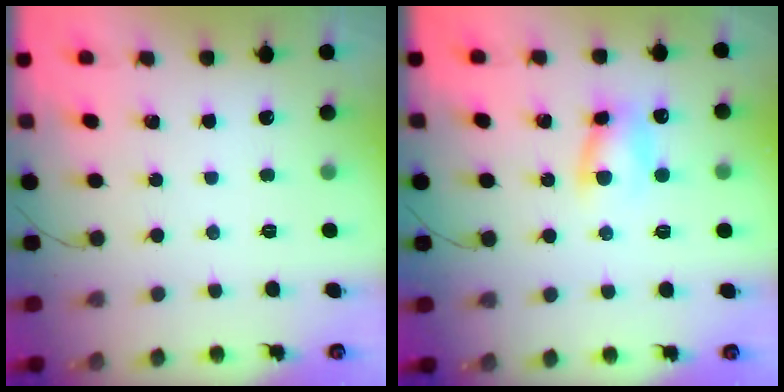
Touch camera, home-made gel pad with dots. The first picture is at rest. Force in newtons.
{"total": 7.0, "press": 7.0, "slide": 0.9}